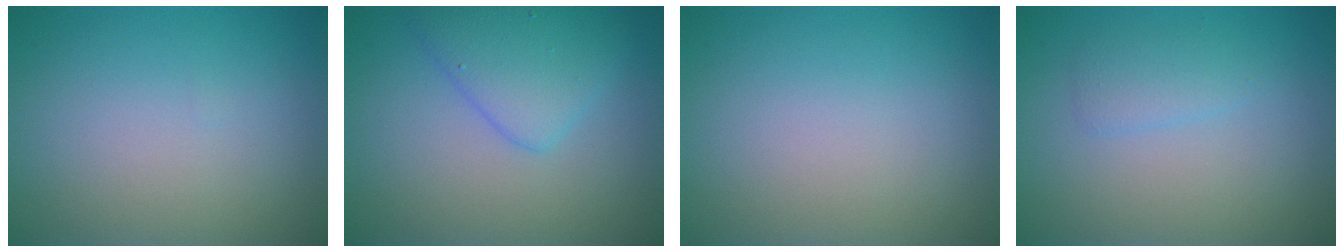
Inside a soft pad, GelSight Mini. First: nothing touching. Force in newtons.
{"total": 3.9, "press": 3.9, "slide": 0.1}
{"total": 0.0}
{"total": 1.4, "press": 1.4, "slide": 0.2}